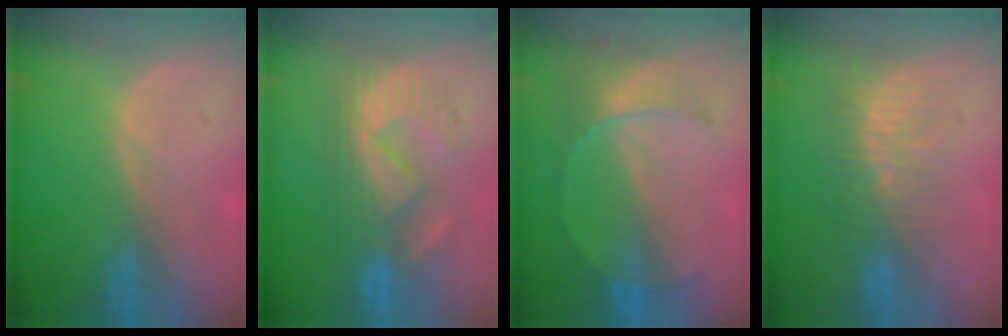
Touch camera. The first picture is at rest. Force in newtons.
{"total": 9.7, "press": 9.7, "slide": 0.3}
{"total": 7.6, "press": 6.7, "slide": 3.6}
{"total": 7.6, "press": 7.1, "slide": 2.8}